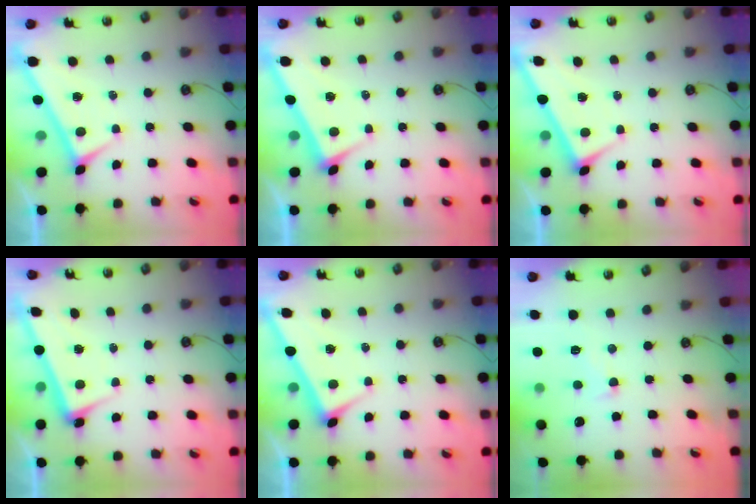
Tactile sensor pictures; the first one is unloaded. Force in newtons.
{"total": 3.5, "press": 3.4, "slide": 0.3}
{"total": 2.7, "press": 2.7, "slide": 0.3}
{"total": 2.6, "press": 2.3, "slide": 1.1}
{"total": 3.1, "press": 3.1, "slide": 0.0}
{"total": 1.8, "press": 1.4, "slide": 1.1}